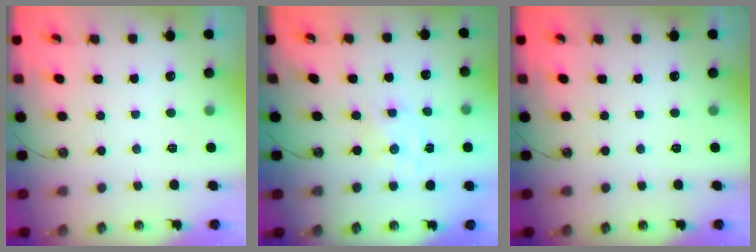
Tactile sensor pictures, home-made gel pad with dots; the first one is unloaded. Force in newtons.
{"total": 0.8, "press": 0.8, "slide": 0.1}
{"total": 0.0}